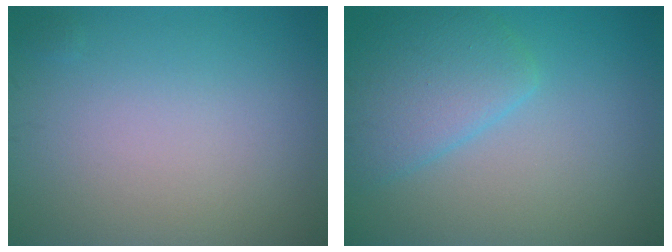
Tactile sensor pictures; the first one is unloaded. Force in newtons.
{"total": 4.2, "press": 4.2, "slide": 0.3}